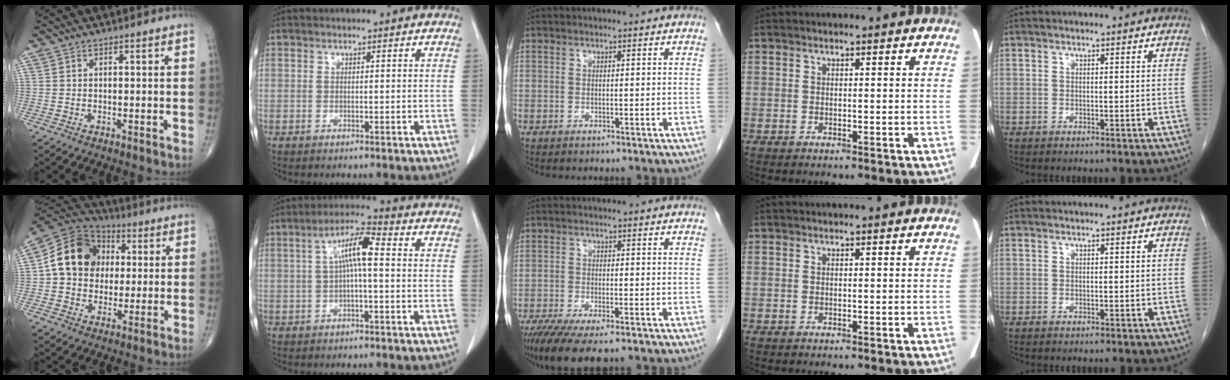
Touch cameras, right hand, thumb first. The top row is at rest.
{"thumb": {"total": 14.7, "force": [1.8, 12.2, 8.0], "torque": [-0.115, 0.019, 0.022]}, "index": {"total": 6.9, "force": [0.6, 1.2, 6.8], "torque": [-0.129, 0.024, 0.008]}, "middle": {"total": 9.0, "force": [-6.7, 1.7, 5.7], "torque": [-0.089, -0.019, -0.109]}}